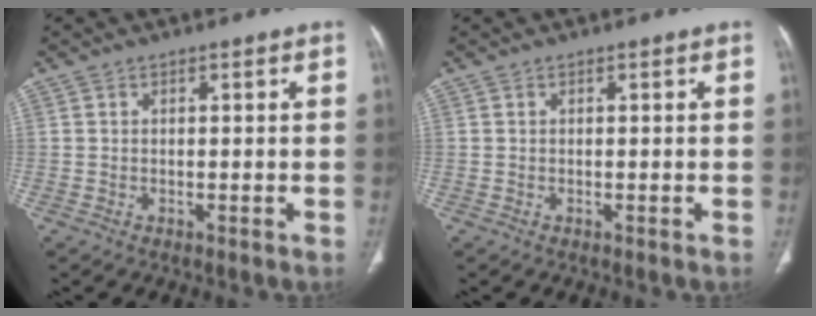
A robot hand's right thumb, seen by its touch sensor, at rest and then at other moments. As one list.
[{"total": 0.0}]